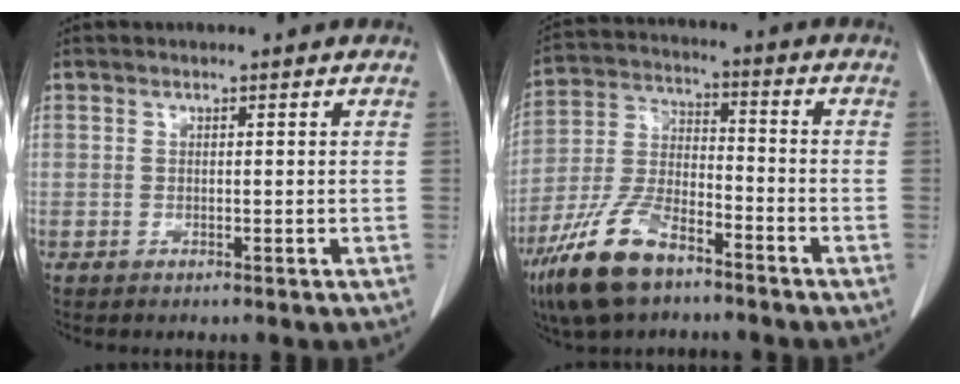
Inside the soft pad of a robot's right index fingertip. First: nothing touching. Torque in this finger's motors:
{"motor_torque": [-0.24, -0.04, 0.03, -0.06]}